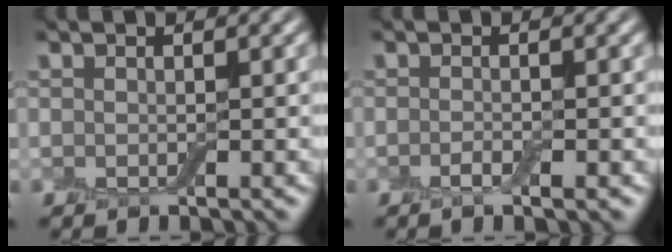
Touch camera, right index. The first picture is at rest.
{"total": 1.4, "force": [-0.7, 0.2, 1.2], "torque": [-0.021, -0.003, -0.013]}